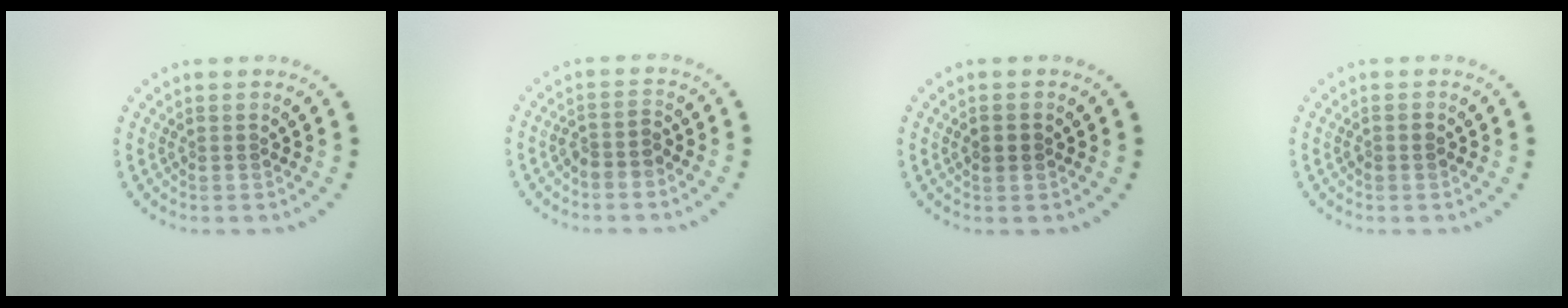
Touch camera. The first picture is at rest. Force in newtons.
{"total": 1.7, "press": 1.3, "slide": 1.0}
{"total": 1.8, "press": 1.8, "slide": 0.1}
{"total": 0.8, "press": 0.8, "slide": 0.2}